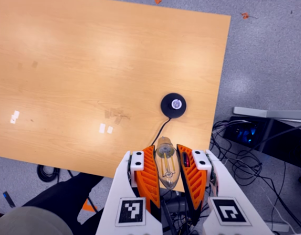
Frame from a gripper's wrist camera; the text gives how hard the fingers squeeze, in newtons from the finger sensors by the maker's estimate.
{"total": 19.7, "left": 21.4, "right": 18.0}